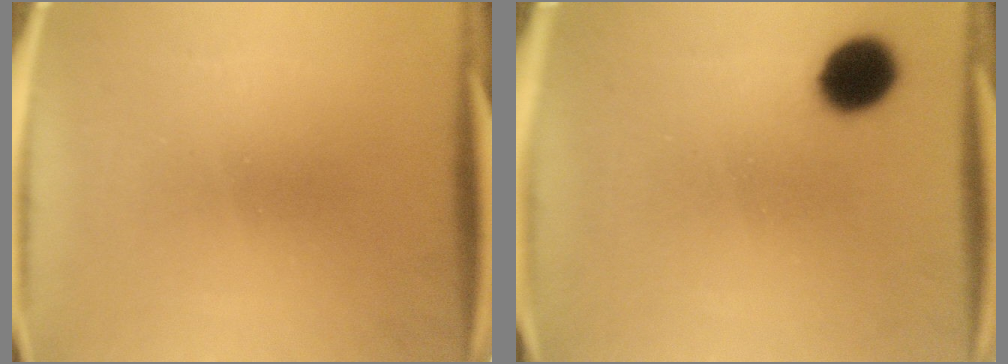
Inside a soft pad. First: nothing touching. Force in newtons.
{"total": 8.5}